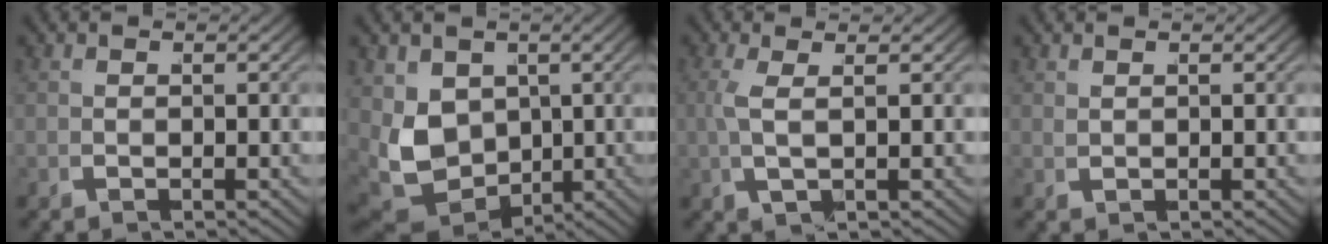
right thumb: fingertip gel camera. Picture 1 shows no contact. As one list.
[{"total": 9.4, "force": [-0.8, 7.2, 6.0], "torque": [-0.163, -0.058, 0.014]}, {"total": 2.4, "force": [1.0, 0.0, 2.2], "torque": [-0.056, 0.003, 0.021]}, {"total": 1.0, "force": [0.9, -0.5, -0.1], "torque": [0.005, 0.008, 0.018]}]